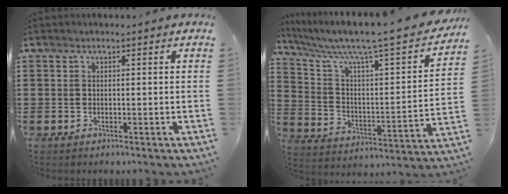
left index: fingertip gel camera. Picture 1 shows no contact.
{"total": 8.4, "force": [6.6, 0.8, 5.0], "torque": [-0.127, -0.051, 0.104]}